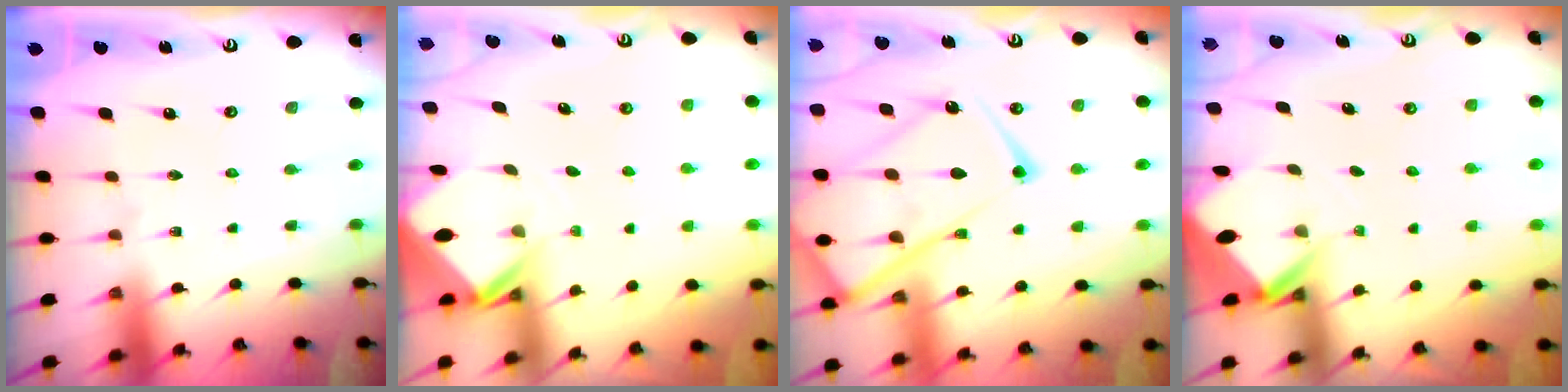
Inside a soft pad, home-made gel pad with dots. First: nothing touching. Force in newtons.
{"total": 2.7, "press": 2.7, "slide": 0.2}
{"total": 22.6, "press": 22.5, "slide": 2.2}
{"total": 2.7, "press": 2.7, "slide": 0.0}